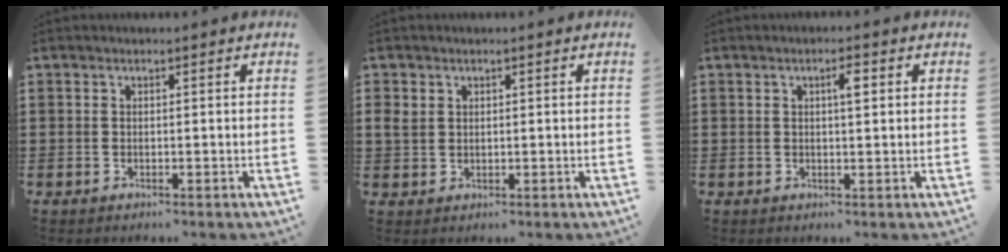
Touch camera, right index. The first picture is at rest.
{"total": 2.0, "force": [1.0, 1.6, 0.8], "torque": [-0.028, 0.004, 0.017]}
{"total": 2.4, "force": [0.7, 0.6, 2.2], "torque": [-0.036, 0.004, 0.008]}